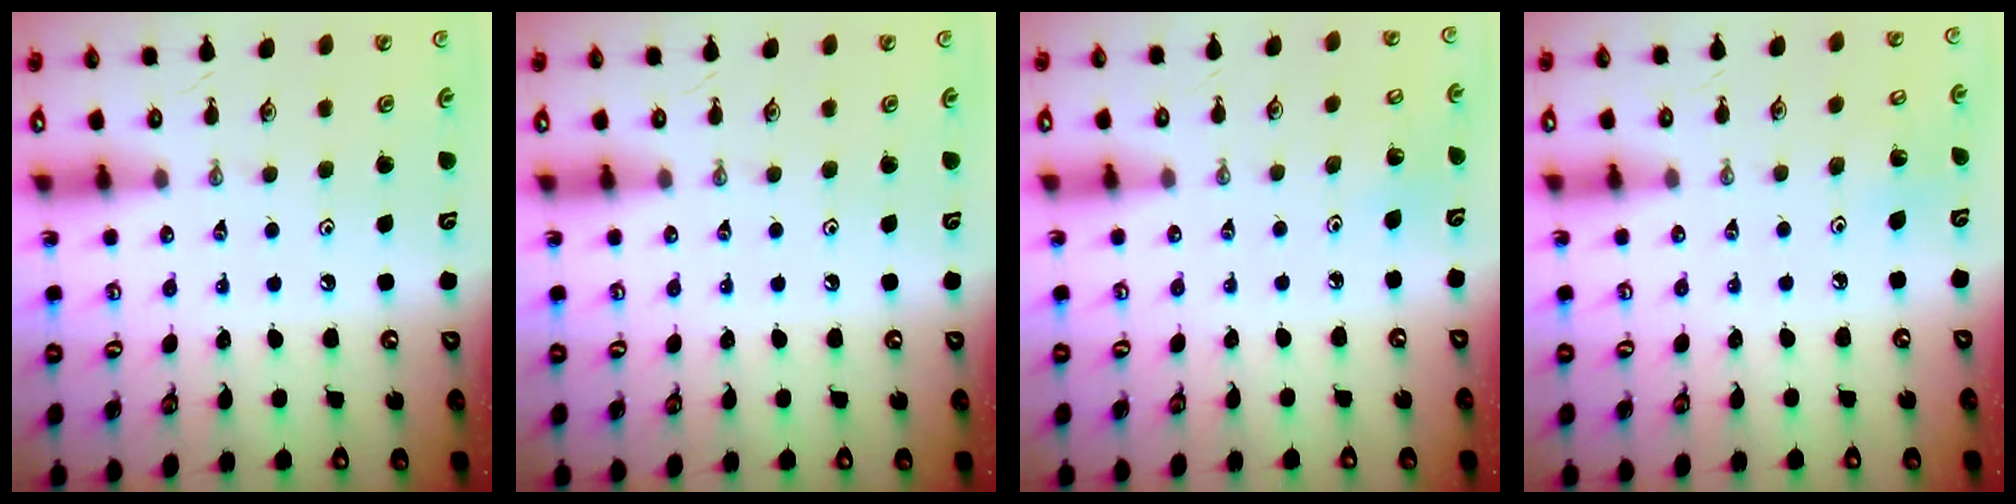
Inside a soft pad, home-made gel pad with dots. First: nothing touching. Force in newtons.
{"total": 0.0}
{"total": 2.5, "press": 2.4, "slide": 0.6}
{"total": 4.7, "press": 4.7, "slide": 0.4}